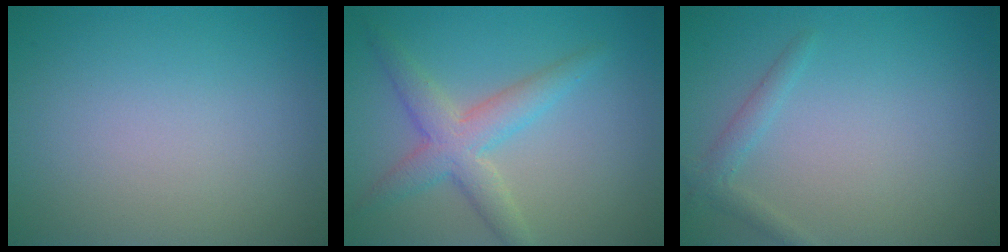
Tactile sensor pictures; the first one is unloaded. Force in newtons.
{"total": 4.2, "press": 4.2, "slide": 0.2}
{"total": 1.4, "press": 1.4, "slide": 0.0}